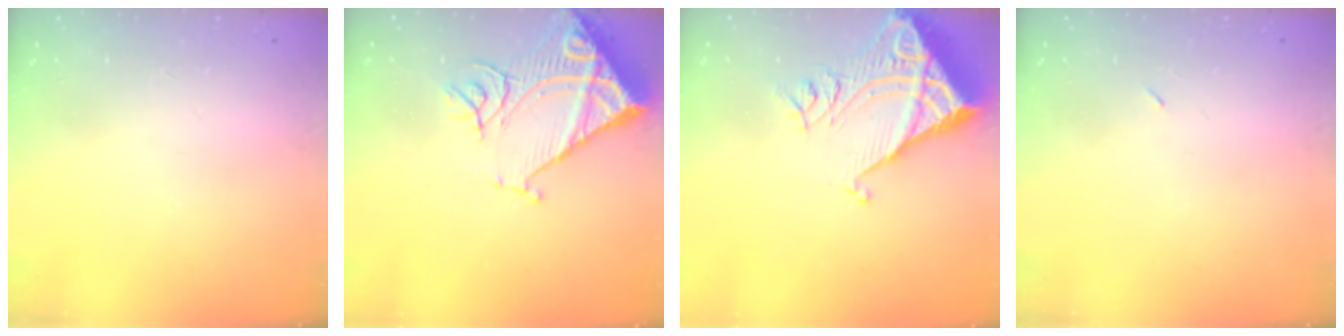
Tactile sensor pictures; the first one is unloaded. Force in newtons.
{"total": 15.3, "press": 15.2, "slide": 1.8}
{"total": 9.6, "press": 9.5, "slide": 1.1}
{"total": 2.2, "press": 1.8, "slide": 1.2}